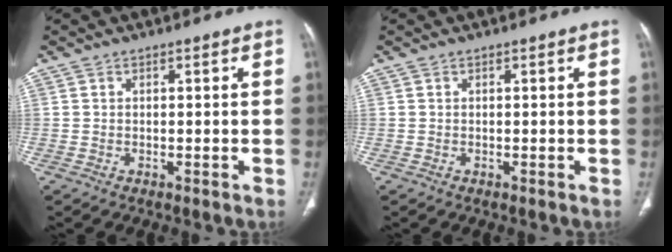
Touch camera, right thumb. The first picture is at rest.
{"total": 0.0}